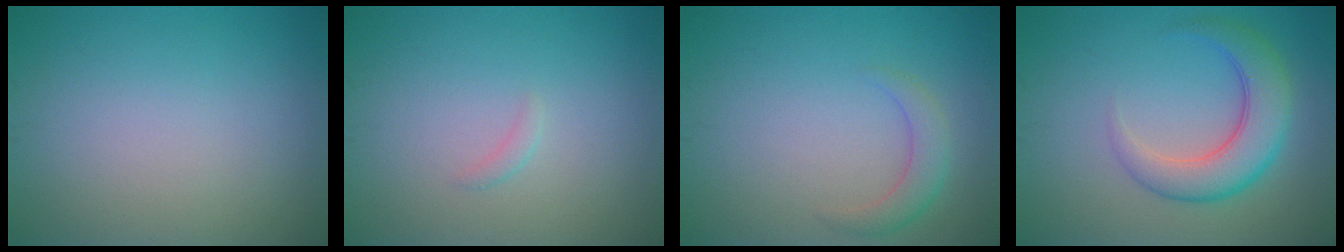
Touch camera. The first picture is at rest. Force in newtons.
{"total": 0.6, "press": 0.6, "slide": 0.1}
{"total": 2.2, "press": 2.2, "slide": 0.1}
{"total": 5.4, "press": 5.4, "slide": 0.1}